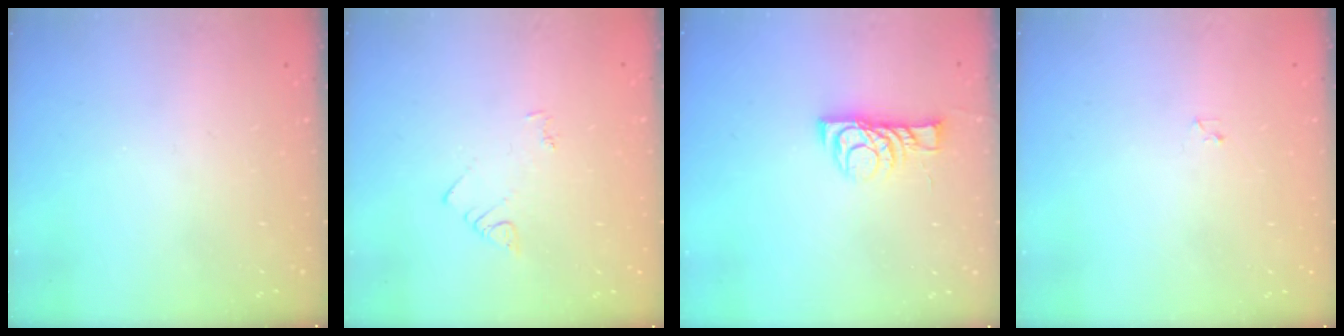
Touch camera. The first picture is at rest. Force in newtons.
{"total": 2.9, "press": 2.9, "slide": 0.3}
{"total": 8.1, "press": 8.1, "slide": 0.2}
{"total": 1.6, "press": 1.6, "slide": 0.2}